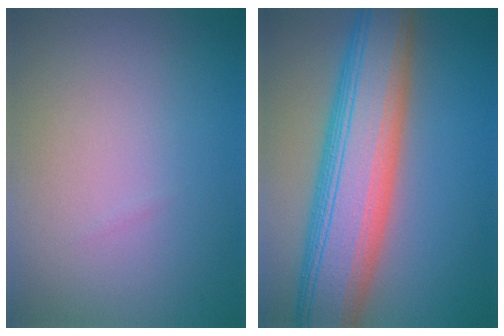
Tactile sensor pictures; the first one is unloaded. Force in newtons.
{"total": 11.4, "press": 11.4, "slide": 0.4}